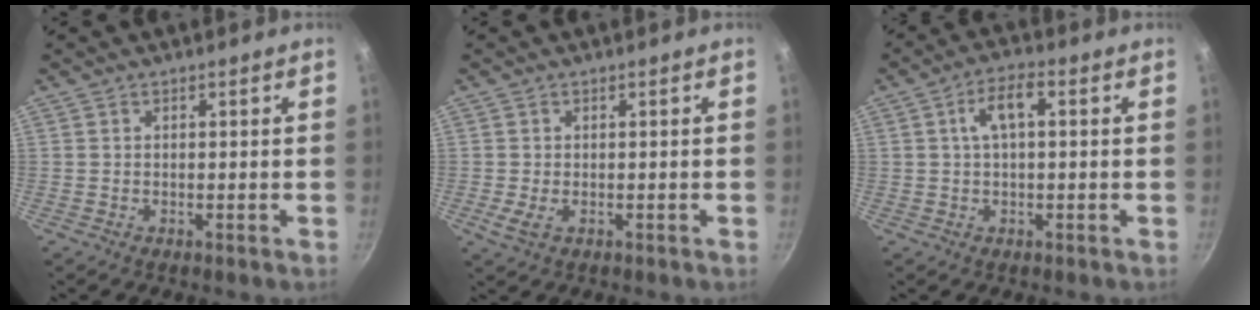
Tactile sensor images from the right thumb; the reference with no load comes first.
{"total": 2.4, "force": [-0.6, 1.2, 2.0], "torque": [-0.044, -0.004, -0.010]}
{"total": 5.7, "force": [1.0, 2.5, 5.0], "torque": [-0.093, 0.021, 0.014]}